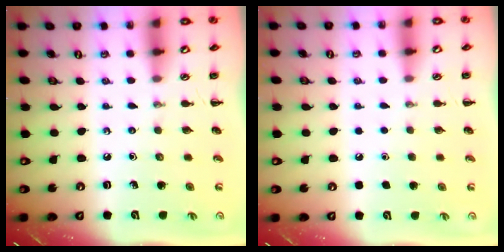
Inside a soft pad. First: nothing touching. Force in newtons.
{"total": 1.6, "press": 1.6, "slide": 0.1}